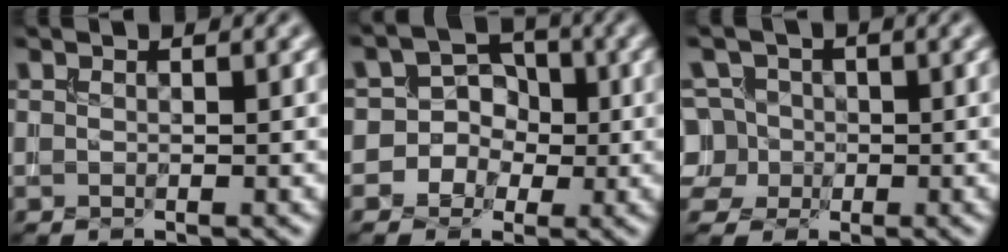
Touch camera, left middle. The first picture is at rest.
{"total": 5.6, "force": [-1.1, 5.4, 1.1], "torque": [0.007, 0.035, -0.047]}
{"total": 5.7, "force": [-0.9, 5.3, 2.1], "torque": [-0.039, 0.029, -0.043]}